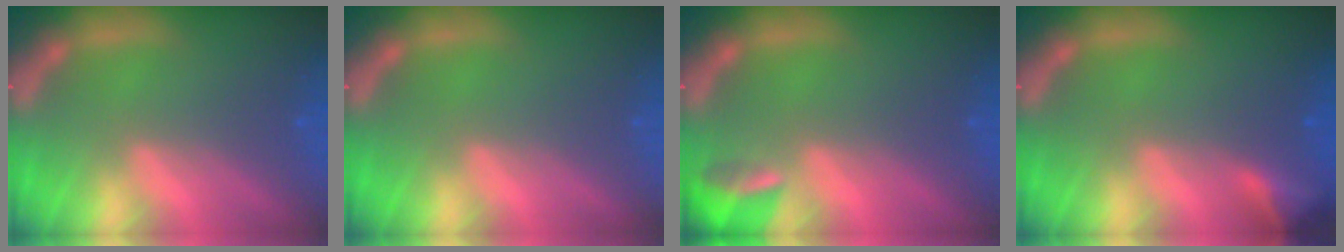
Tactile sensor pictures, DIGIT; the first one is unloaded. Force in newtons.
{"total": 0.0}
{"total": 2.9}
{"total": 2.9}